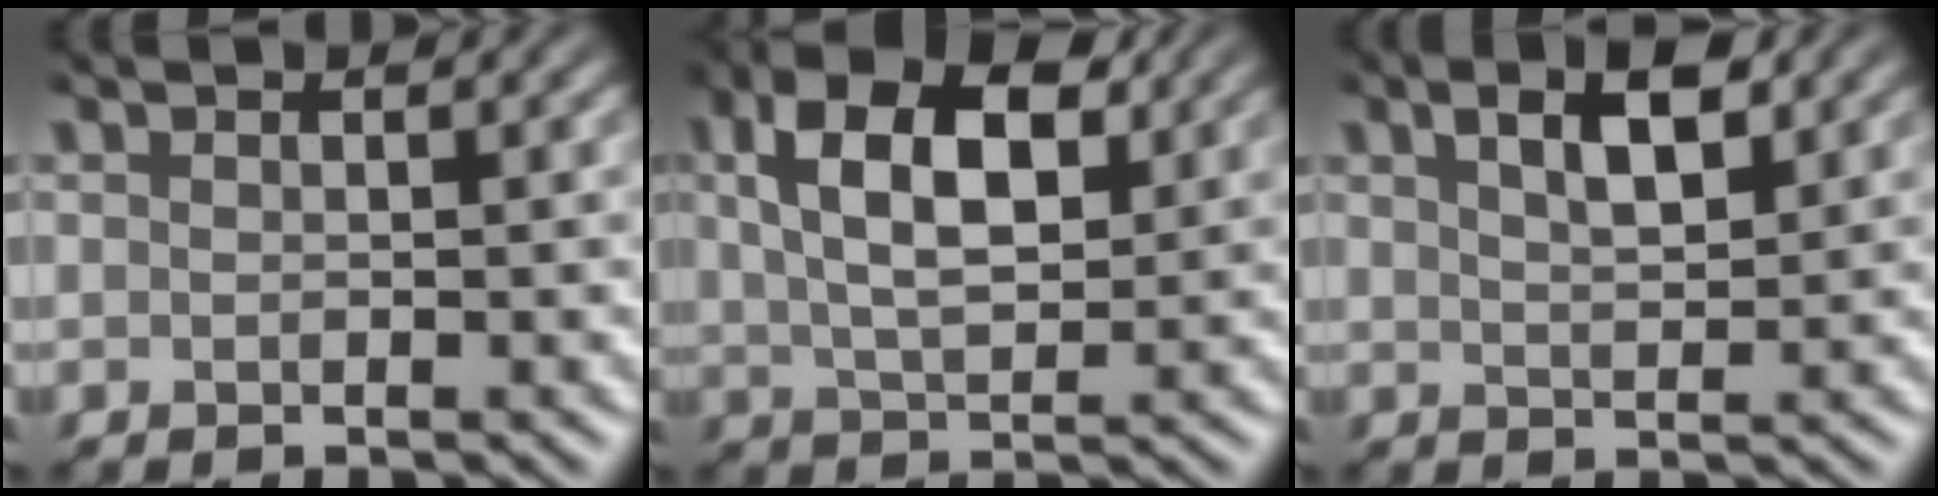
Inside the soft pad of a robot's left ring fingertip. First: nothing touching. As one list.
[{"total": 8.3, "force": [2.8, 4.2, 6.6], "torque": [-0.122, 0.016, 0.043]}, {"total": 3.7, "force": [1.9, 1.2, 3.0], "torque": [-0.059, 0.009, 0.033]}]